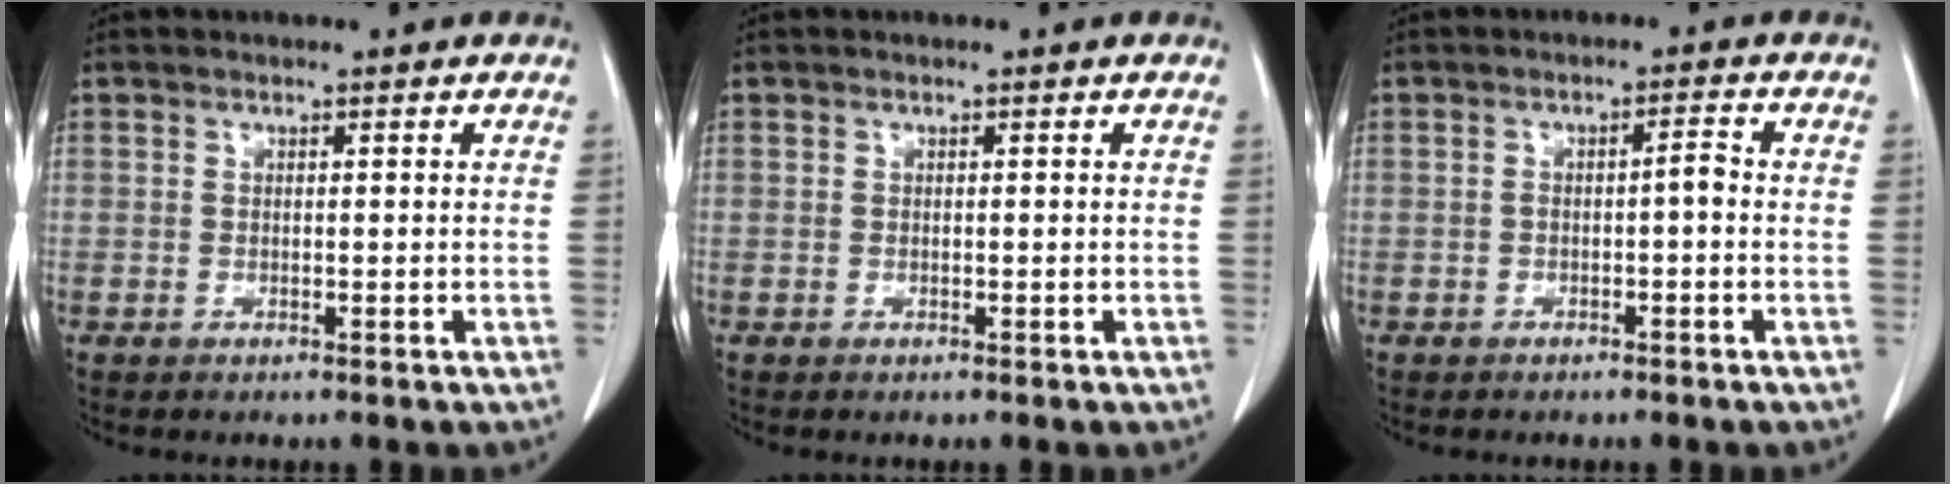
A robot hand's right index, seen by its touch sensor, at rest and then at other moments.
{"total": 0.0}
{"total": 1.8, "force": [-0.5, 0.3, 1.8], "torque": [-0.026, 0.006, -0.010]}